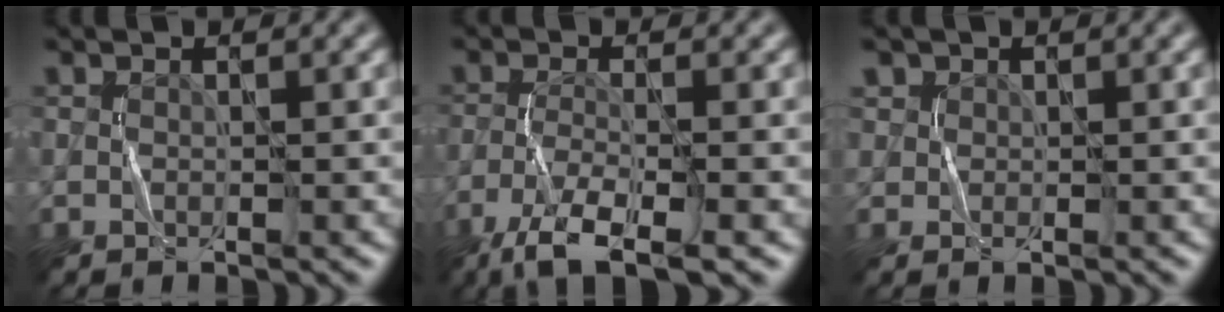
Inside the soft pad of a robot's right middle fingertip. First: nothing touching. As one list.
[{"total": 5.8, "force": [-3.9, 1.2, 4.2], "torque": [-0.078, -0.006, -0.079]}, {"total": 1.4, "force": [0.5, 1.3, 0.3], "torque": [0.001, -0.004, 0.006]}]